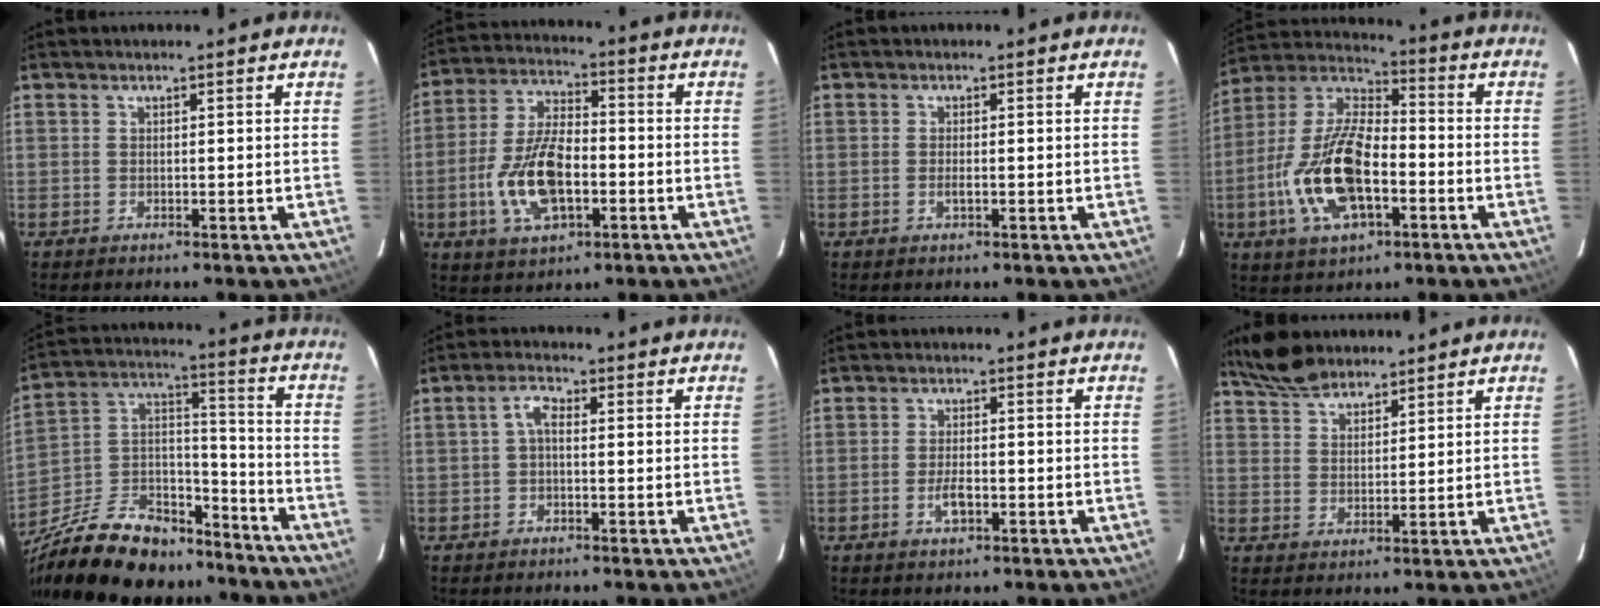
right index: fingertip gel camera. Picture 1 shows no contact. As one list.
[{"total": 14.0, "force": [-3.9, 6.8, 11.6], "torque": [-0.242, 0.005, -0.068]}, {"total": 1.3, "force": [-0.4, 0.4, 1.2], "torque": [-0.024, 0.001, -0.007]}, {"total": 18.2, "force": [-5.3, 8.3, 15.3], "torque": [-0.320, 0.000, -0.098]}, {"total": 26.0, "force": [-19.0, 12.3, 12.8], "torque": [-0.275, 0.040, -0.296]}, {"total": 2.5, "force": [-0.3, 1.2, 2.2], "torque": [-0.045, 0.011, -0.006]}, {"total": 3.7, "force": [-1.4, 1.6, 3.0], "torque": [-0.059, 0.001, -0.024]}, {"total": 7.6, "force": [6.5, 2.9, 2.8], "torque": [-0.062, 0.025, 0.119]}]